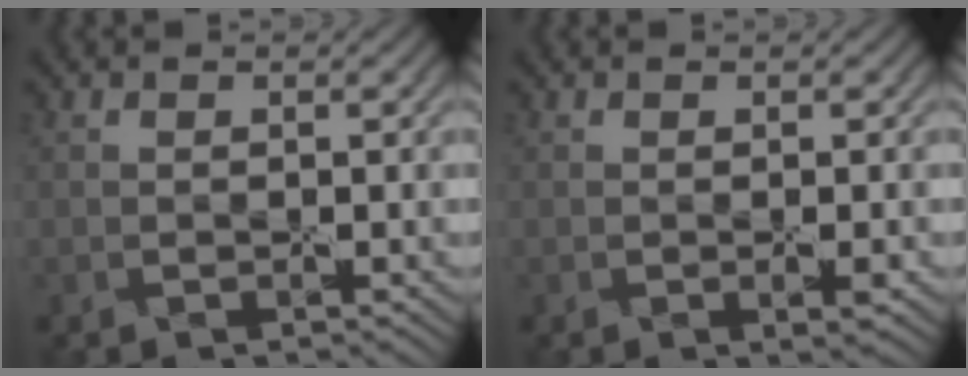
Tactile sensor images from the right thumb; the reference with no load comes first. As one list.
[{"total": 1.0, "force": [-0.2, 0.1, 1.0], "torque": [-0.019, -0.004, -0.003]}]